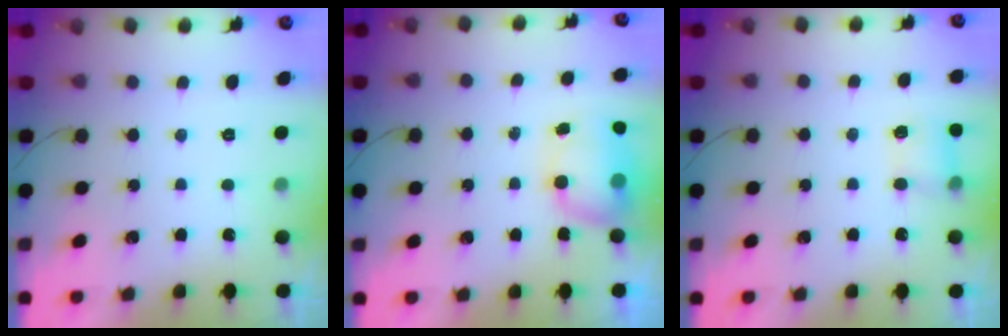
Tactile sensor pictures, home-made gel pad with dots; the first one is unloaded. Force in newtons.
{"total": 7.1, "press": 7.0, "slide": 1.0}
{"total": 4.3, "press": 4.2, "slide": 0.6}